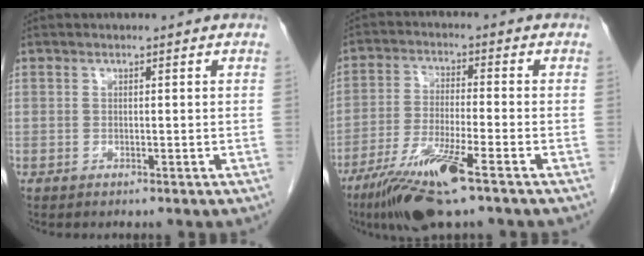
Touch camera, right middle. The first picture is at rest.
{"total": 11.1, "force": [-6.6, 0.8, 8.8], "torque": [-0.176, -0.026, -0.119]}